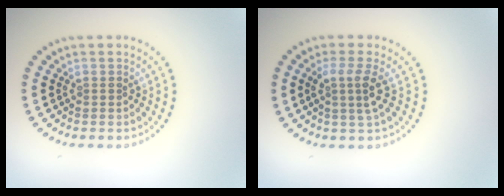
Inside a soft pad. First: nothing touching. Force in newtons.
{"total": 2.5, "press": 1.9, "slide": 1.6}